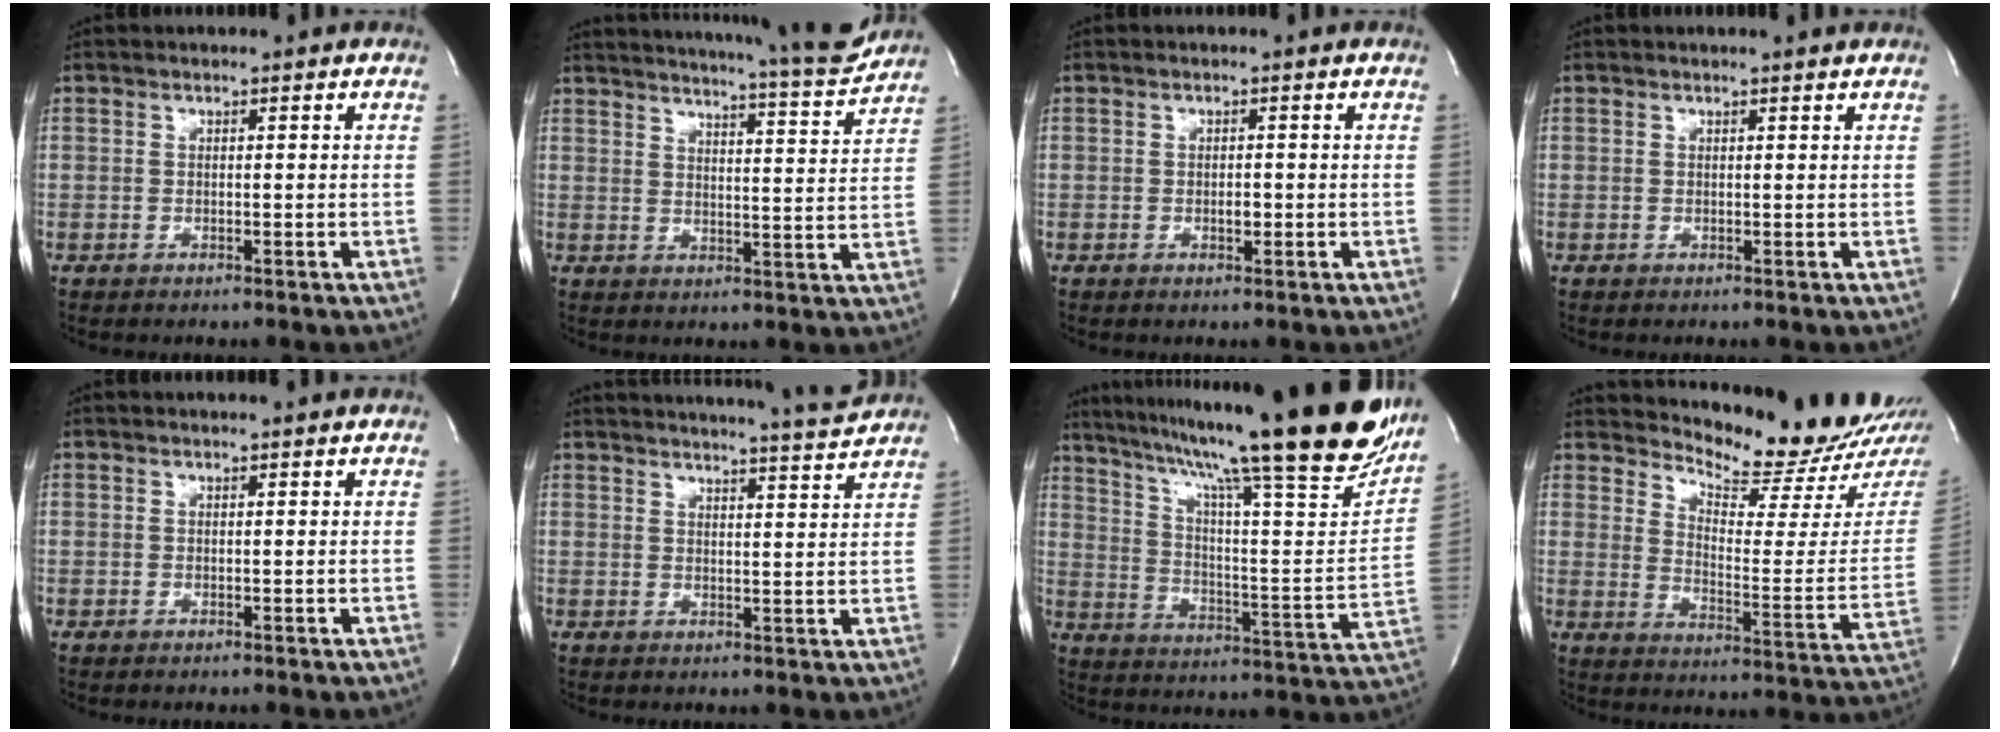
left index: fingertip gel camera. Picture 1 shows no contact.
{"total": 16.8, "force": [15.8, -0.4, 5.6], "torque": [-0.091, -0.054, 0.200]}
{"total": 1.1, "force": [-0.3, 0.5, 1.0], "torque": [-0.016, -0.001, -0.005]}
{"total": 1.1, "force": [1.0, -0.3, 0.4], "torque": [-0.016, -0.002, 0.015]}
{"total": 0.6, "force": [0.5, -0.1, 0.2], "torque": [-0.009, -0.003, 0.010]}
{"total": 11.3, "force": [10.9, -1.4, 2.7], "torque": [-0.047, -0.032, 0.135]}
{"total": 31.4, "force": [24.3, 1.7, 19.8], "torque": [-0.296, -0.055, 0.336]}
{"total": 13.7, "force": [13.4, -0.8, 3.0], "torque": [-0.052, -0.096, 0.182]}